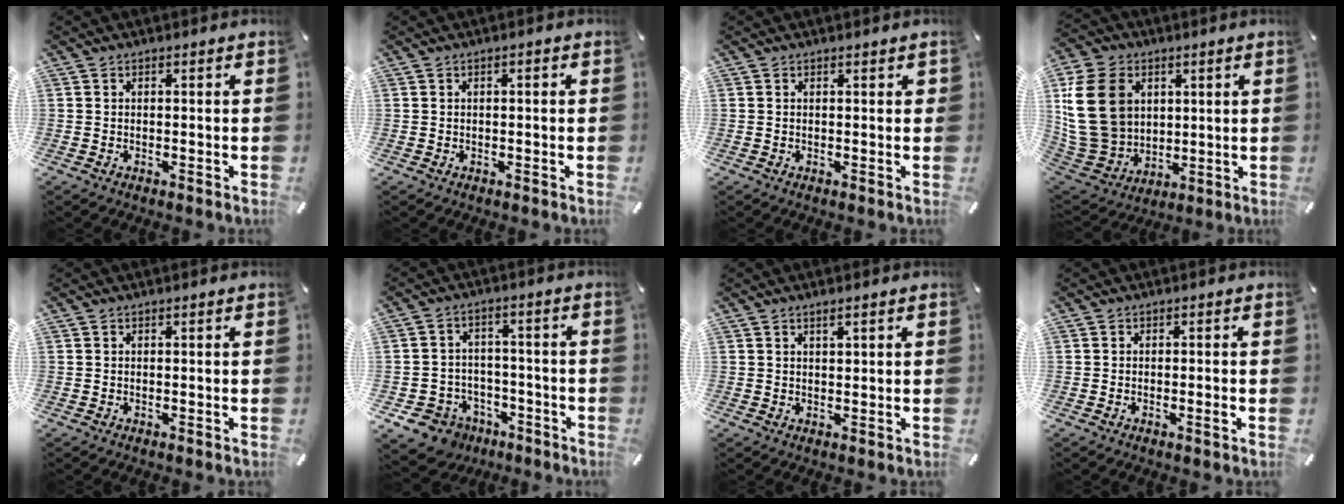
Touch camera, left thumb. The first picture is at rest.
{"total": 0.8, "force": [-0.2, 0.2, 0.7], "torque": [-0.013, 0.001, -0.003]}
{"total": 0.8, "force": [0.2, 0.5, 0.6], "torque": [-0.005, 0.001, 0.001]}
{"total": 18.9, "force": [4.8, 15.2, 10.2], "torque": [-0.237, -0.019, 0.091]}
{"total": 0.0}
{"total": 8.3, "force": [-4.7, 6.7, 1.6], "torque": [-0.041, 0.035, -0.082]}
{"total": 1.7, "force": [1.1, 0.5, 1.2], "torque": [-0.024, 0.000, 0.019]}
{"total": 1.4, "force": [-0.6, 0.2, 1.3], "torque": [-0.024, -0.001, -0.010]}